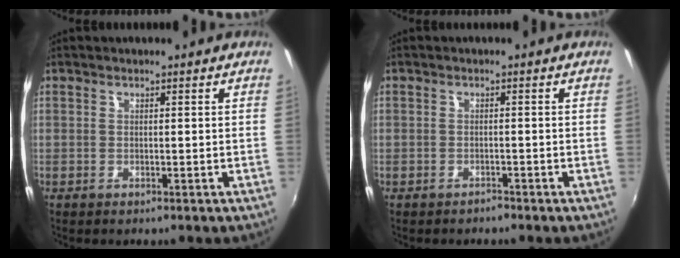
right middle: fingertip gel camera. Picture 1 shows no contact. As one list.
[{"total": 1.1, "force": [-1.0, 0.4, -0.1], "torque": [-0.003, 0.004, -0.016]}]